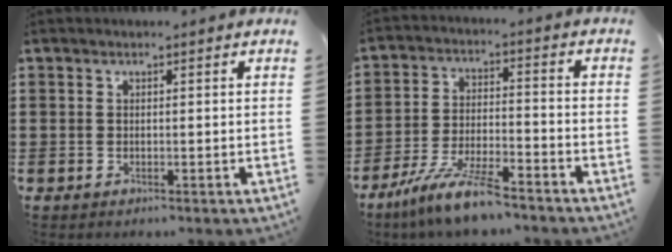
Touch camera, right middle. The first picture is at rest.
{"total": 9.0, "force": [-7.6, 0.7, 4.8], "torque": [-0.101, -0.001, -0.148]}